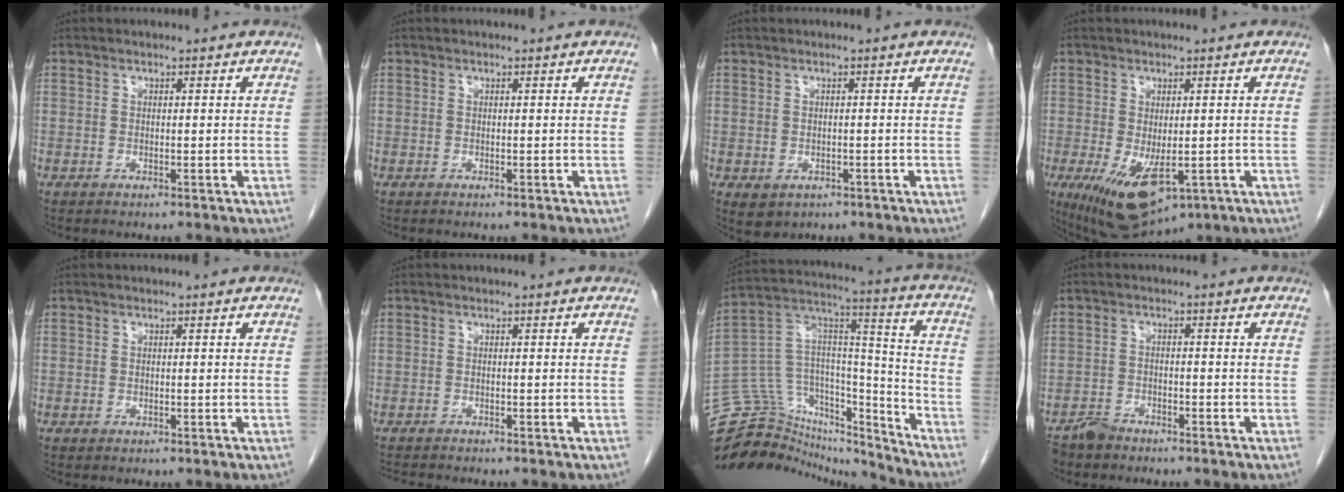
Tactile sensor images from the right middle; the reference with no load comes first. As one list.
[{"total": 0.0}, {"total": 2.9, "force": [-1.3, 2.2, 1.3], "torque": [-0.018, -0.002, -0.007]}, {"total": 10.8, "force": [-4.2, 5.0, 8.5], "torque": [-0.148, -0.027, -0.052]}, {"total": 0.0}, {"total": 3.5, "force": [-3.3, 0.2, 1.2], "torque": [-0.013, -0.010, -0.051]}, {"total": 26.2, "force": [-24.8, 6.5, 5.3], "torque": [-0.137, 0.049, -0.393]}, {"total": 2.8, "force": [-2.6, 1.1, 0.3], "torque": [-0.011, -0.001, -0.045]}]